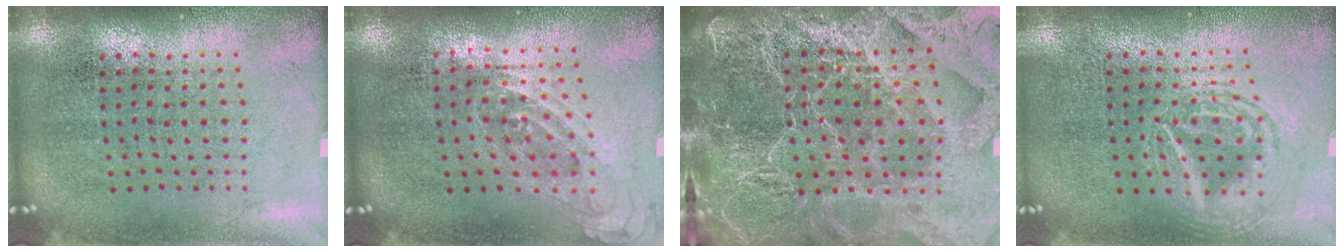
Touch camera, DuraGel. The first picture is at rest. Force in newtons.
{"total": 0.8, "press": 0.7, "slide": 0.3}
{"total": 5.4, "press": 4.8, "slide": 2.5}
{"total": 2.8, "press": 2.8, "slide": 0.3}